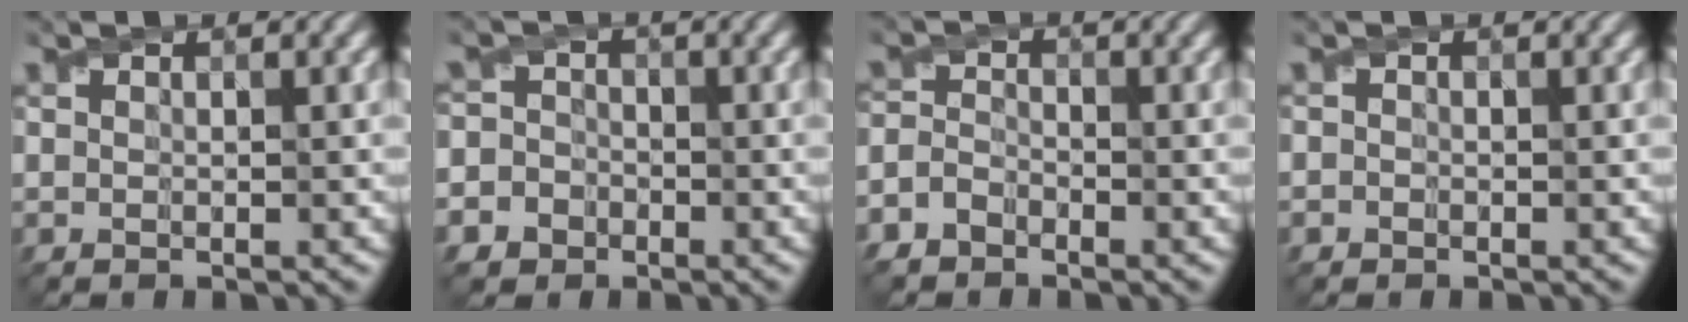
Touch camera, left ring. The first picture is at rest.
{"total": 5.5, "force": [-2.8, 4.7, 0.8], "torque": [-0.003, -0.005, -0.068]}
{"total": 2.6, "force": [-1.9, 1.5, 0.9], "torque": [-0.021, -0.001, -0.050]}
{"total": 0.6, "force": [-0.3, 0.5, 0.0], "torque": [0.003, -0.003, -0.007]}